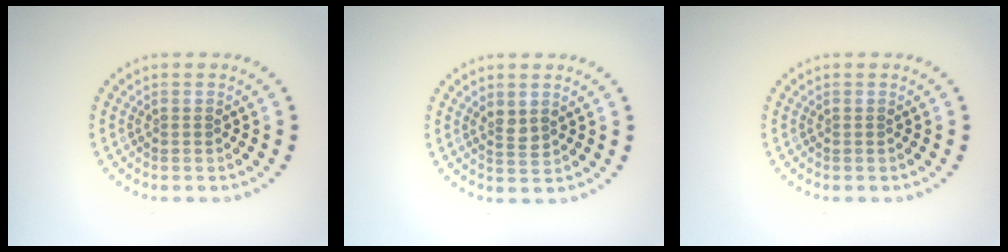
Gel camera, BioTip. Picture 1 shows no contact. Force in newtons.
{"total": 1.4, "press": 1.4, "slide": 0.5}
{"total": 0.0}